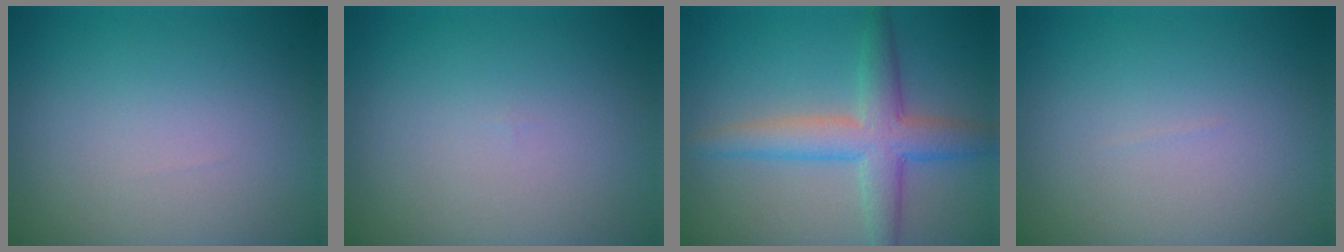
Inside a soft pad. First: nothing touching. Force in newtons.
{"total": 0.0}
{"total": 5.0, "press": 5.0, "slide": 0.2}
{"total": 0.0}